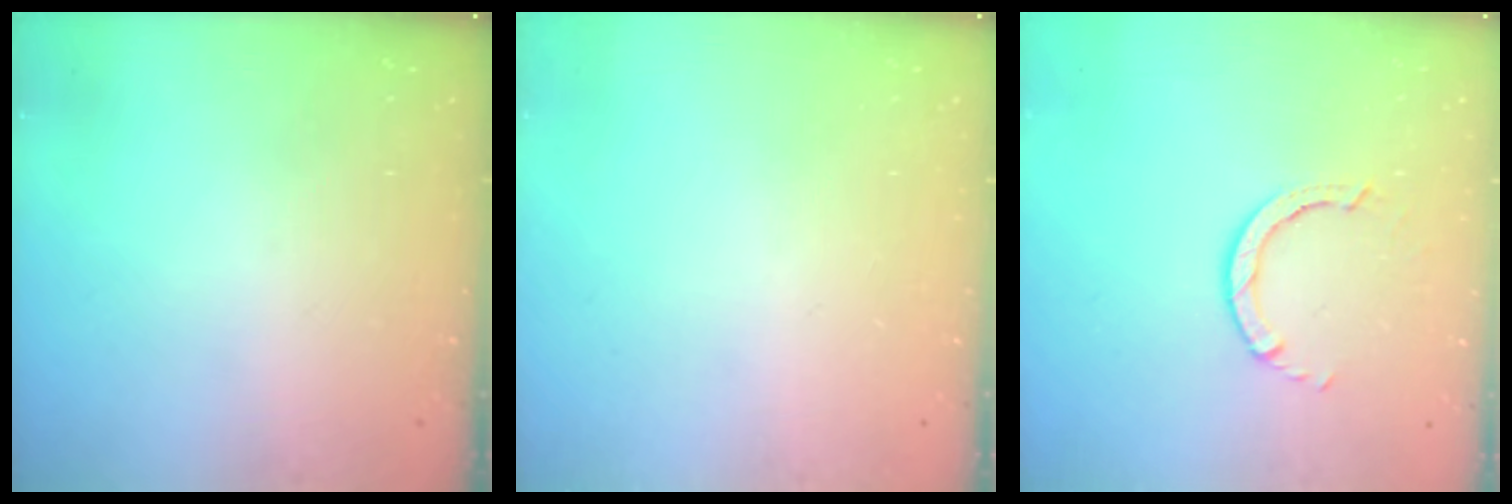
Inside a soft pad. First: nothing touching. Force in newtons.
{"total": 0.0}
{"total": 2.6, "press": 2.6, "slide": 0.3}